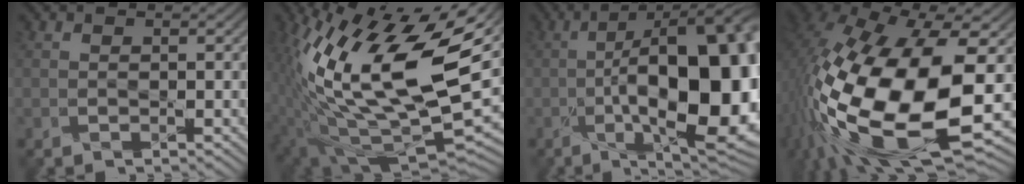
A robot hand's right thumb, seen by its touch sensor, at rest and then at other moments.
{"total": 19.7, "force": [3.5, 8.9, 17.2], "torque": [-0.335, -0.013, 0.069]}
{"total": 20.8, "force": [-3.3, 7.8, 19.0], "torque": [-0.262, 0.005, -0.054]}
{"total": 21.3, "force": [-4.8, 10.1, 18.1], "torque": [-0.406, -0.056, -0.063]}